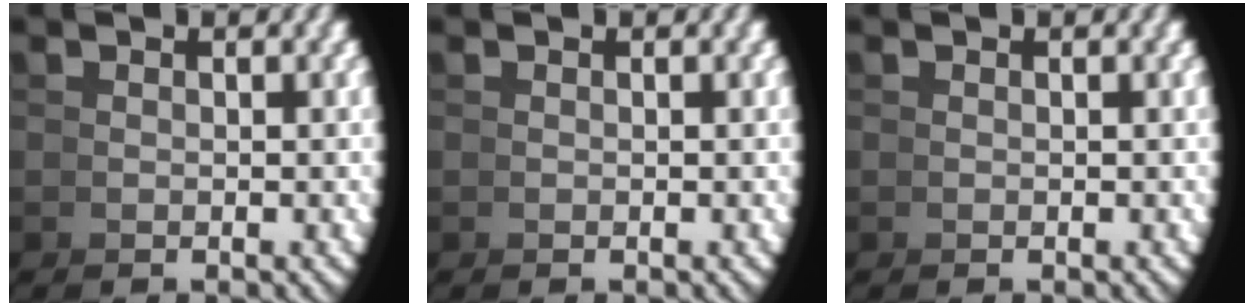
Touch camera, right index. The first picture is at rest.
{"total": 0.0}
{"total": 0.0}